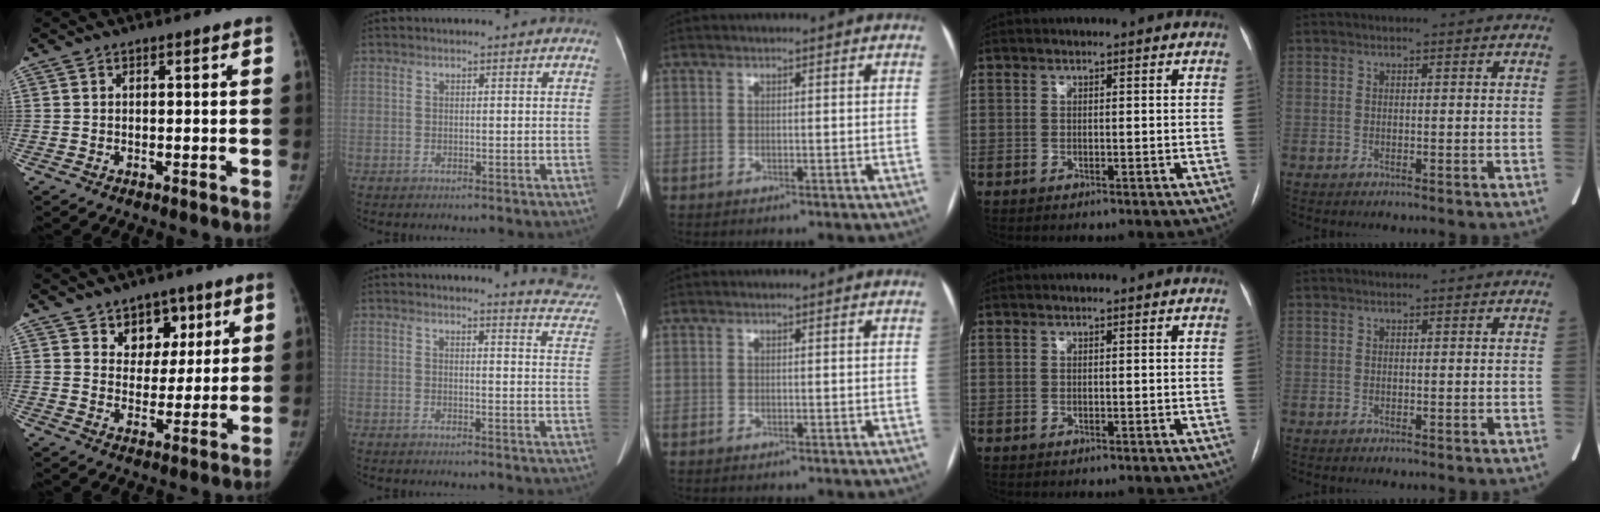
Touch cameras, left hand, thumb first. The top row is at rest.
{"thumb": {"total": 8.1, "force": [4.4, 6.2, 2.6], "torque": [0.008, -0.017, 0.069]}, "index": {"total": 8.0, "force": [8.0, 0.2, 0.9], "torque": [0.005, -0.063, 0.060]}}